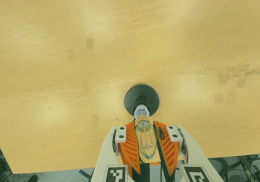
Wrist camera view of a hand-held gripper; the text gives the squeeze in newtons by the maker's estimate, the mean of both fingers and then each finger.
{"total": 20.5, "left": 22.2, "right": 18.9}